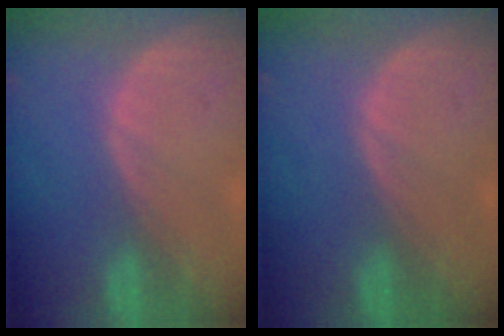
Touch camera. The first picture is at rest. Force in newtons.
{"total": 0.0}